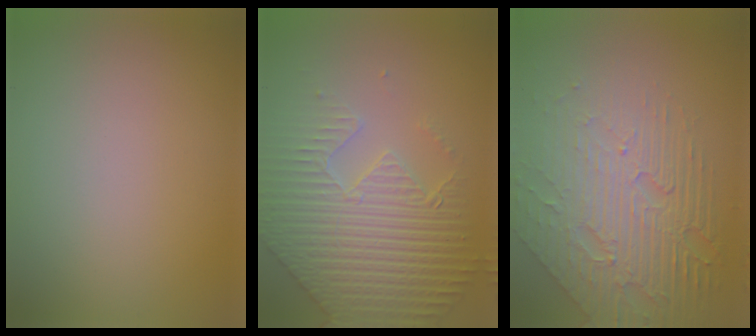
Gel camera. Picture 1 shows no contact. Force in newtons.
{"total": 7.1, "press": 5.9, "slide": 4.0}
{"total": 8.4, "press": 5.6, "slide": 6.3}